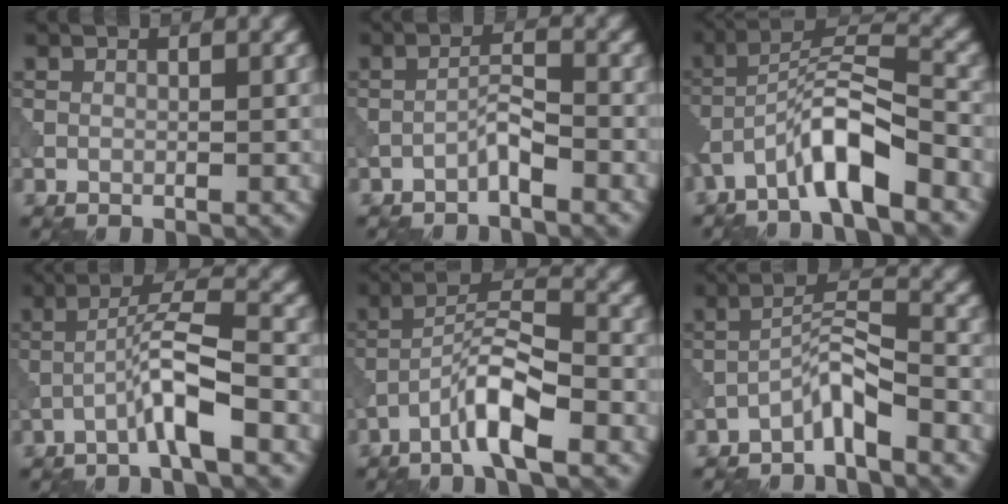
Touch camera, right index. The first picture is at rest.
{"total": 1.8, "force": [-1.3, 0.1, 1.2], "torque": [-0.022, 0.012, -0.027]}
{"total": 6.9, "force": [-4.2, 1.4, 5.3], "torque": [-0.099, 0.016, -0.083]}
{"total": 4.6, "force": [-2.1, 0.2, 4.1], "torque": [-0.074, 0.023, -0.049]}
{"total": 5.4, "force": [-3.2, 0.9, 4.3], "torque": [-0.076, 0.016, -0.064]}
{"total": 3.5, "force": [-2.6, 0.5, 2.2], "torque": [-0.041, 0.018, -0.054]}